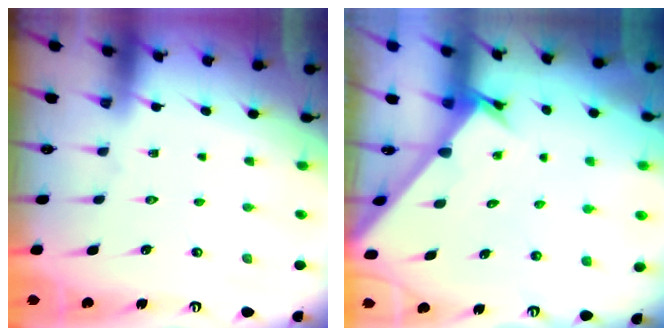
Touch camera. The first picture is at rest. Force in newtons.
{"total": 2.2, "press": 2.2, "slide": 0.1}